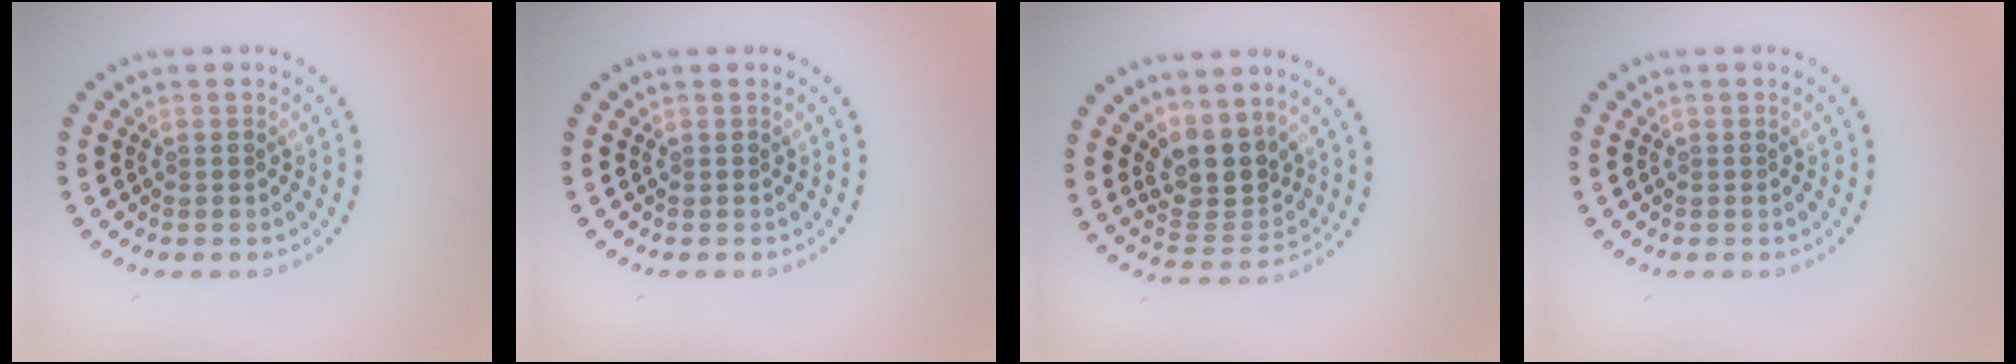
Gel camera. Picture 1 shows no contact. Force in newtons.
{"total": 0.0}
{"total": 4.0, "press": 3.5, "slide": 2.1}
{"total": 0.0}